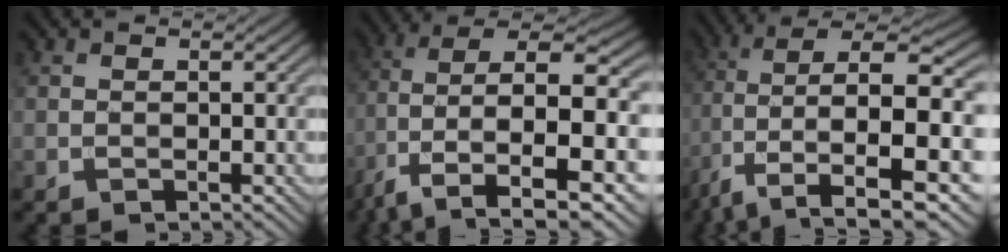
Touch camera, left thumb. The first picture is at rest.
{"total": 14.2, "force": [-1.2, 7.1, 12.2], "torque": [-0.265, -0.012, -0.010]}
{"total": 14.6, "force": [-0.1, 6.9, 12.8], "torque": [-0.279, -0.021, 0.022]}